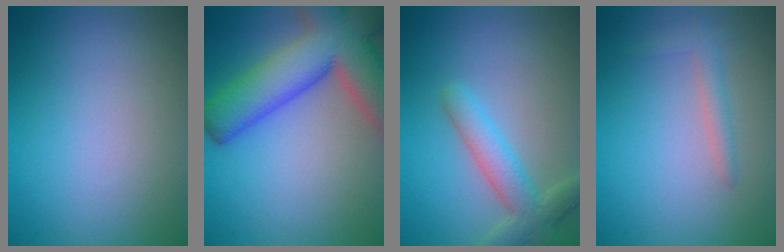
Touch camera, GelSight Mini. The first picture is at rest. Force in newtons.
{"total": 11.6, "press": 11.6, "slide": 0.8}
{"total": 3.9, "press": 3.9, "slide": 0.4}
{"total": 1.6, "press": 1.6, "slide": 0.1}